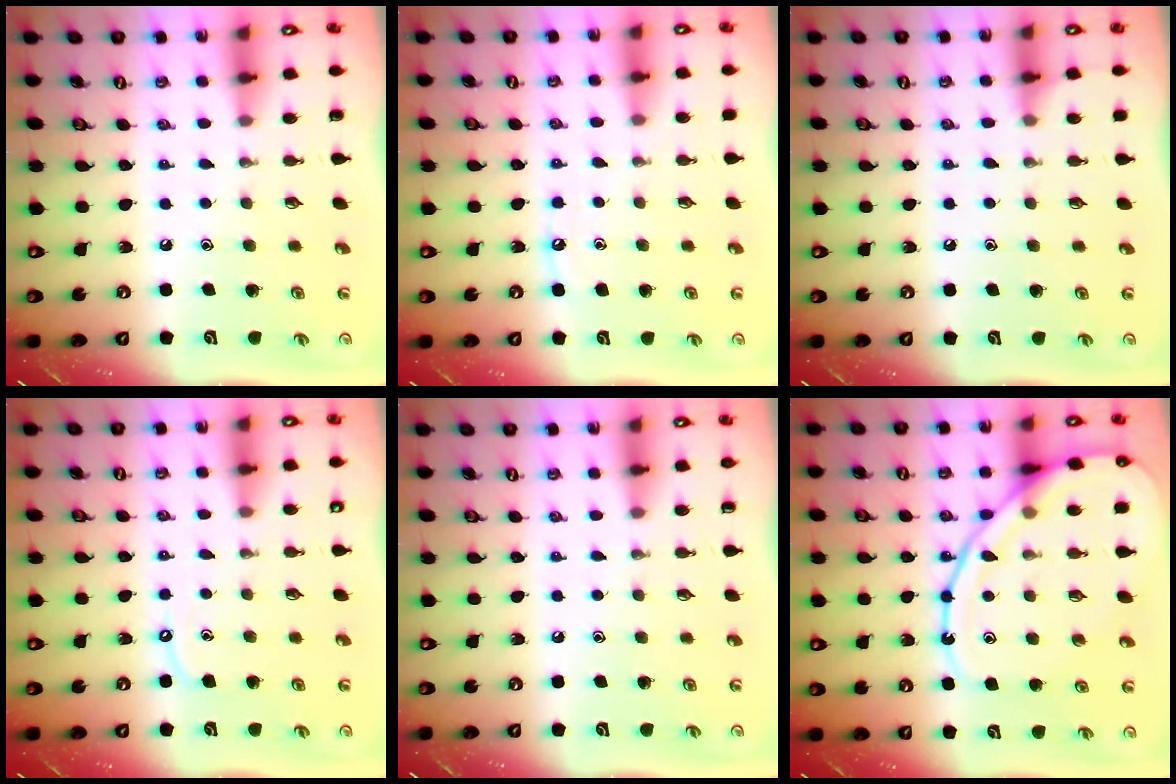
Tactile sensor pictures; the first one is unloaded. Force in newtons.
{"total": 4.9, "press": 4.8, "slide": 0.6}
{"total": 3.7, "press": 3.6, "slide": 0.5}
{"total": 3.8, "press": 3.8, "slide": 0.6}
{"total": 0.0}
{"total": 15.9, "press": 15.8, "slide": 1.5}